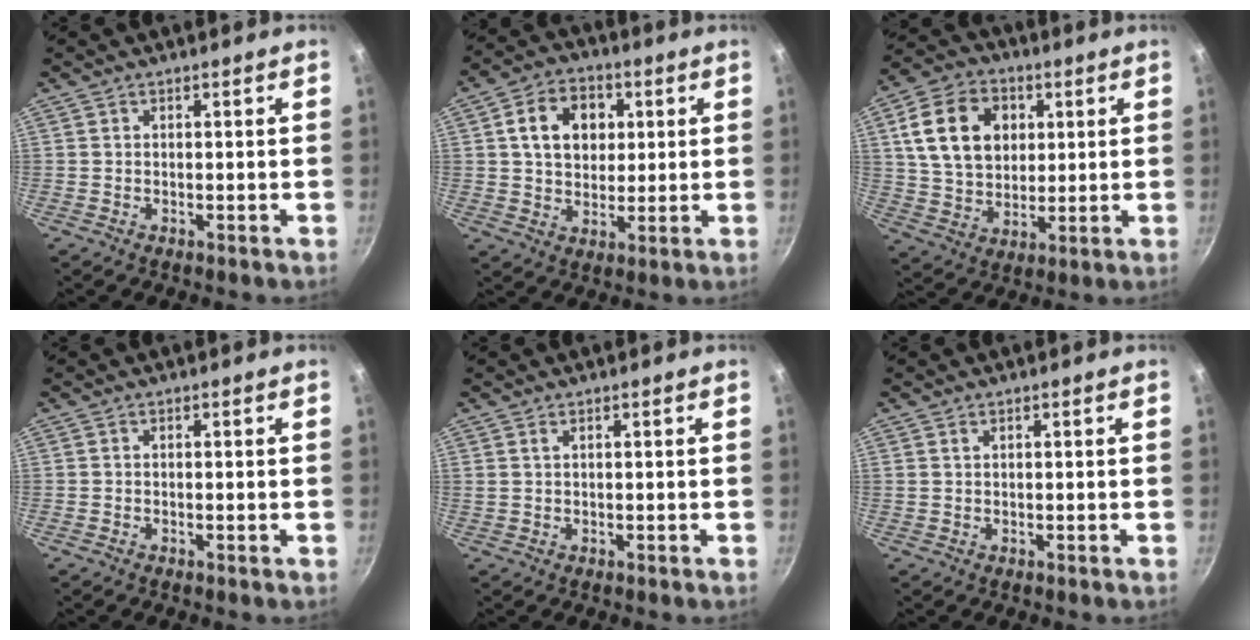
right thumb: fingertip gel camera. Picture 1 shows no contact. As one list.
[{"total": 11.4, "force": [2.9, 8.6, 6.8], "torque": [-0.088, 0.007, 0.041]}, {"total": 15.9, "force": [4.2, 11.8, 9.8], "torque": [-0.155, 0.000, 0.074]}, {"total": 0.0}, {"total": 0.7, "force": [0.4, 0.2, 0.5], "torque": [-0.010, 0.002, 0.009]}, {"total": 0.6, "force": [0.4, 0.3, 0.3], "torque": [-0.006, 0.001, 0.009]}]